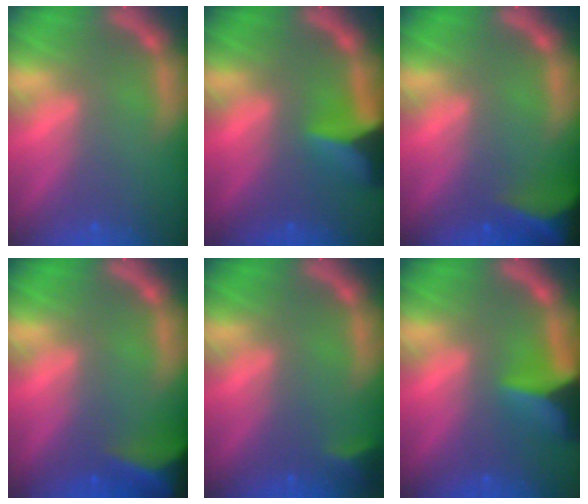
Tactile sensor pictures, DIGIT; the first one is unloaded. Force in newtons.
{"total": 6.0}
{"total": 8.9}
{"total": 8.5}
{"total": 1.9}
{"total": 6.5}